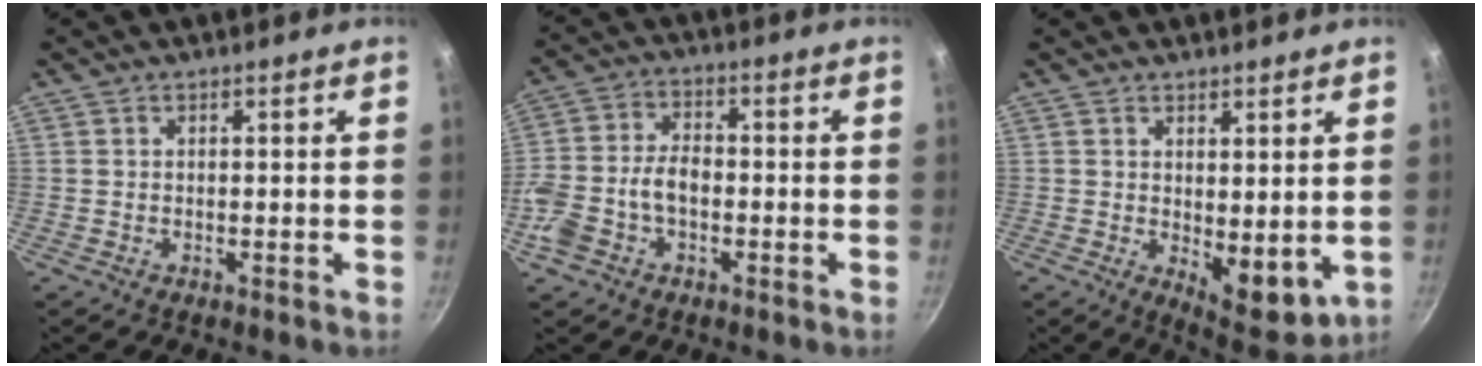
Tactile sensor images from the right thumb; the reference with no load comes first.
{"total": 9.7, "force": [-2.9, 6.2, 6.8], "torque": [-0.128, 0.035, -0.062]}
{"total": 8.4, "force": [0.7, 4.1, 7.3], "torque": [-0.082, -0.023, 0.021]}